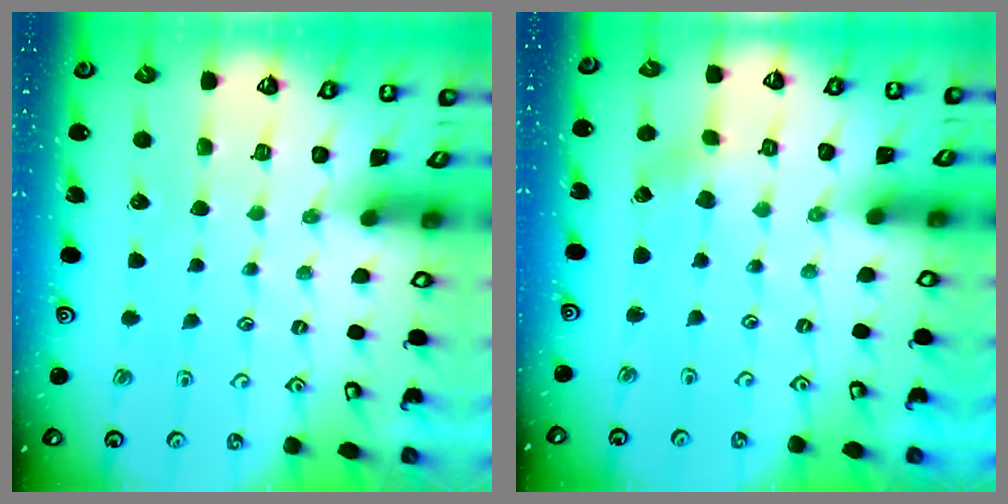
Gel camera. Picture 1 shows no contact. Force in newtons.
{"total": 1.1, "press": 1.1, "slide": 0.1}